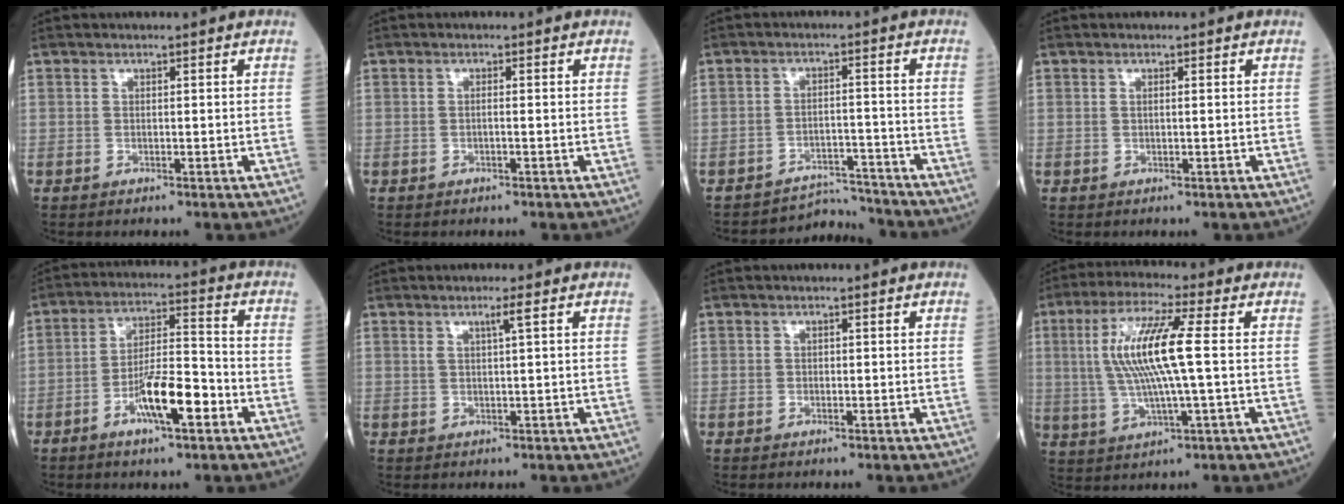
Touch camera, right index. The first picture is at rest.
{"total": 0.6, "force": [-0.1, 0.0, 0.6], "torque": [-0.012, 0.002, 0.000]}
{"total": 5.6, "force": [-5.3, 0.4, -1.6], "torque": [0.021, 0.021, -0.077]}
{"total": 0.6, "force": [0.2, 0.0, 0.5], "torque": [-0.014, 0.001, 0.005]}
{"total": 9.7, "force": [-4.3, 1.8, 8.5], "torque": [-0.158, 0.003, -0.072]}
{"total": 1.8, "force": [0.9, -0.4, 1.5], "torque": [-0.033, -0.001, 0.020]}
{"total": 0.0}
{"total": 11.5, "force": [1.3, 0.7, 11.4], "torque": [-0.237, 0.010, 0.026]}